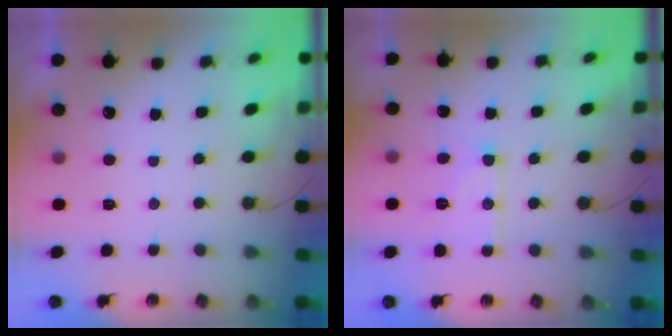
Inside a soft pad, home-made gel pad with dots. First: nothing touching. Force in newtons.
{"total": 9.0, "press": 9.0, "slide": 0.5}